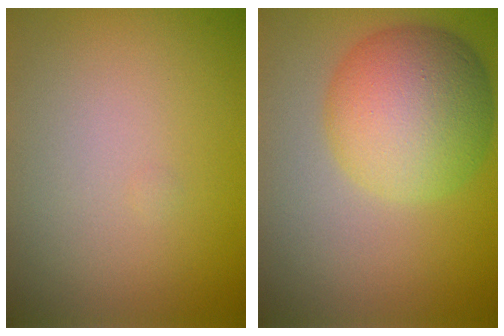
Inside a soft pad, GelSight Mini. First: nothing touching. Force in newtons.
{"total": 8.4, "press": 8.4, "slide": 0.3}